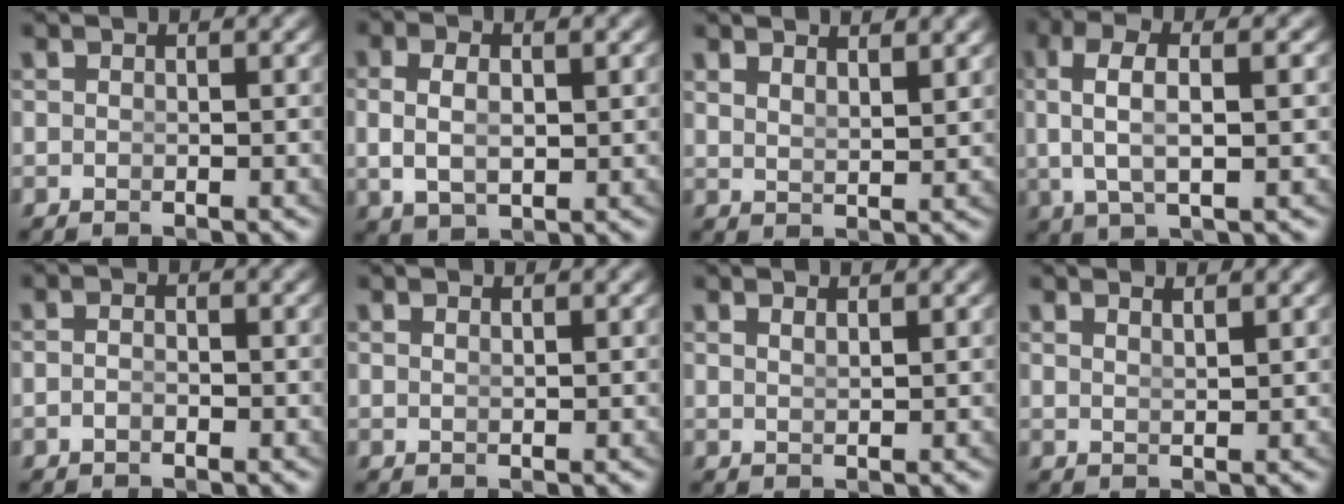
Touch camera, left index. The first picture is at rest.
{"total": 4.0, "force": [0.3, 2.4, 3.1], "torque": [-0.065, -0.009, 0.022]}
{"total": 2.4, "force": [2.3, -0.3, 0.8], "torque": [-0.014, -0.013, 0.052]}
{"total": 5.1, "force": [1.6, 1.4, 4.6], "torque": [-0.090, 0.009, 0.034]}
{"total": 1.1, "force": [-0.9, 0.1, 0.6], "torque": [-0.013, -0.007, -0.014]}
{"total": 0.8, "force": [0.4, -0.7, 0.2], "torque": [0.000, -0.010, 0.015]}
{"total": 1.1, "force": [0.7, -0.8, 0.2], "torque": [-0.004, -0.011, 0.023]}
{"total": 1.5, "force": [1.2, -0.8, 0.3], "torque": [-0.005, -0.013, 0.032]}